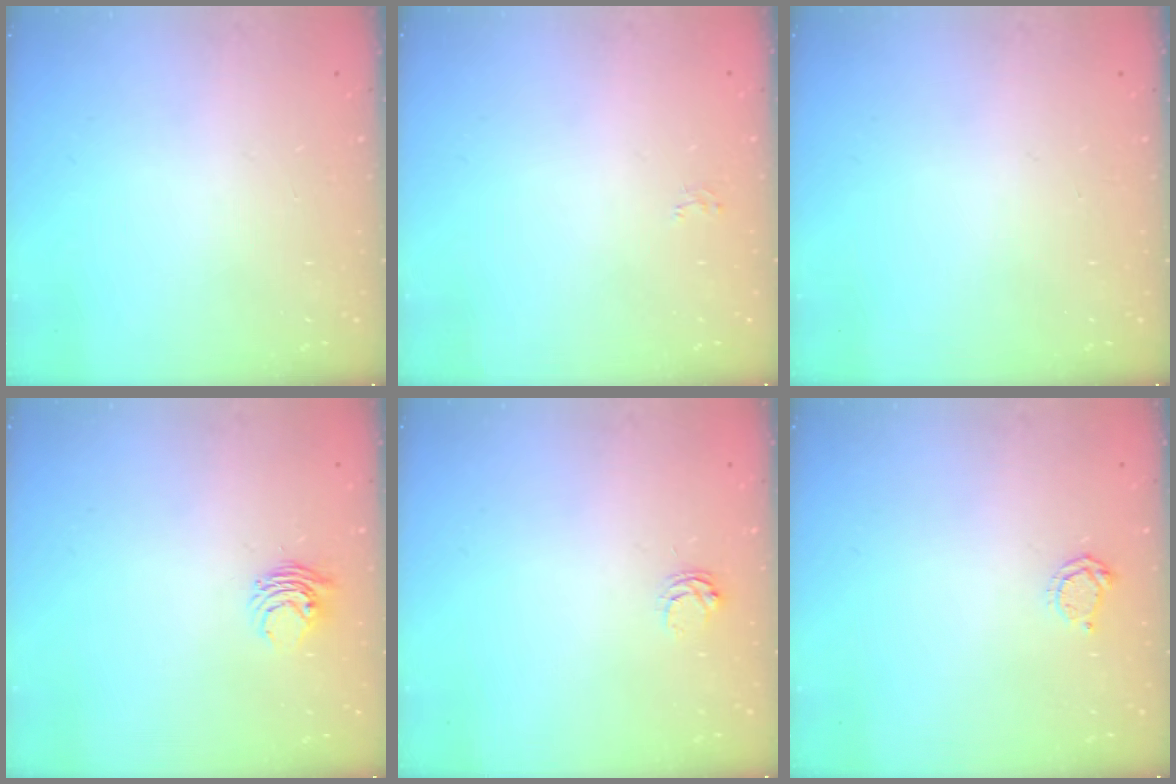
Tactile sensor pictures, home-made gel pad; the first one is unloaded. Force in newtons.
{"total": 2.6, "press": 2.6, "slide": 0.2}
{"total": 0.0}
{"total": 4.9, "press": 4.8, "slide": 0.4}
{"total": 3.9, "press": 3.9, "slide": 0.2}
{"total": 4.4, "press": 4.3, "slide": 0.5}